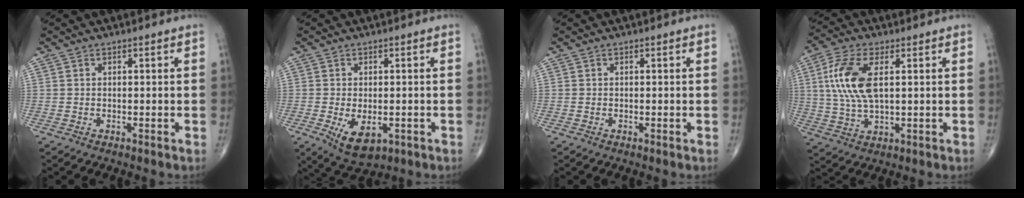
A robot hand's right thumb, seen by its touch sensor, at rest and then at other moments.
{"total": 6.9, "force": [-1.9, 3.9, 5.4], "torque": [-0.079, -0.006, -0.019]}
{"total": 0.0}
{"total": 11.5, "force": [2.5, 5.3, 9.9], "torque": [-0.220, 0.001, 0.052]}